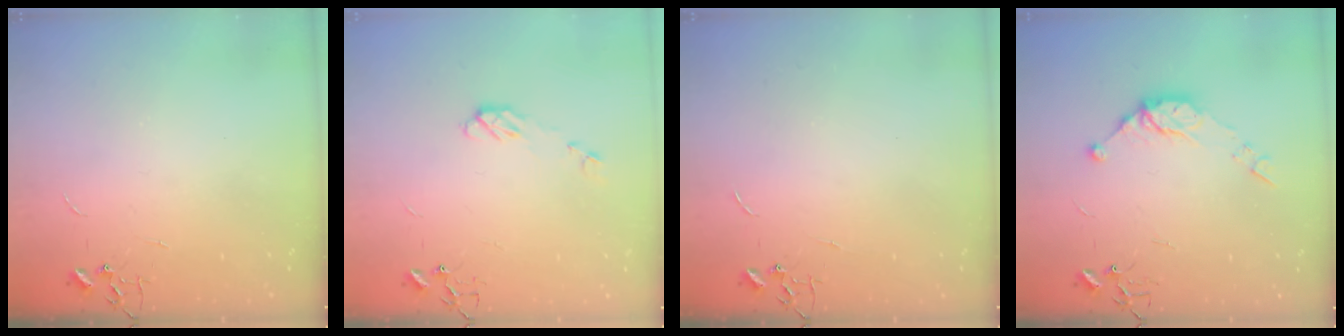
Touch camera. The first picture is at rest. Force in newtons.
{"total": 4.6, "press": 4.6, "slide": 0.4}
{"total": 0.0}
{"total": 9.8, "press": 9.8, "slide": 0.9}